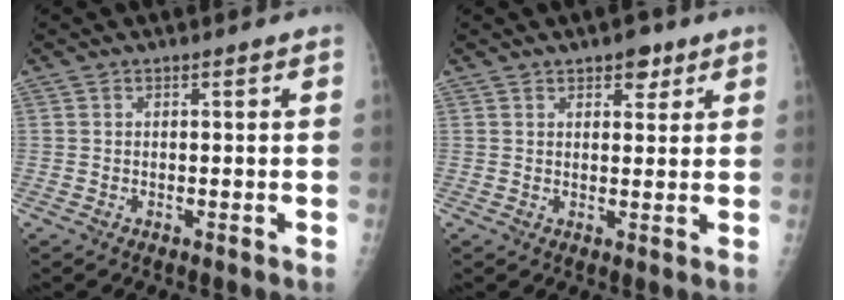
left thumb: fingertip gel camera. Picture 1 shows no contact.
{"total": 3.9, "force": [2.4, 2.1, 2.3], "torque": [-0.010, -0.010, 0.031]}